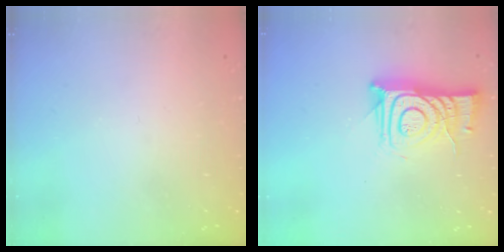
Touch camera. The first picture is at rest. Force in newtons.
{"total": 12.7, "press": 12.7, "slide": 0.6}